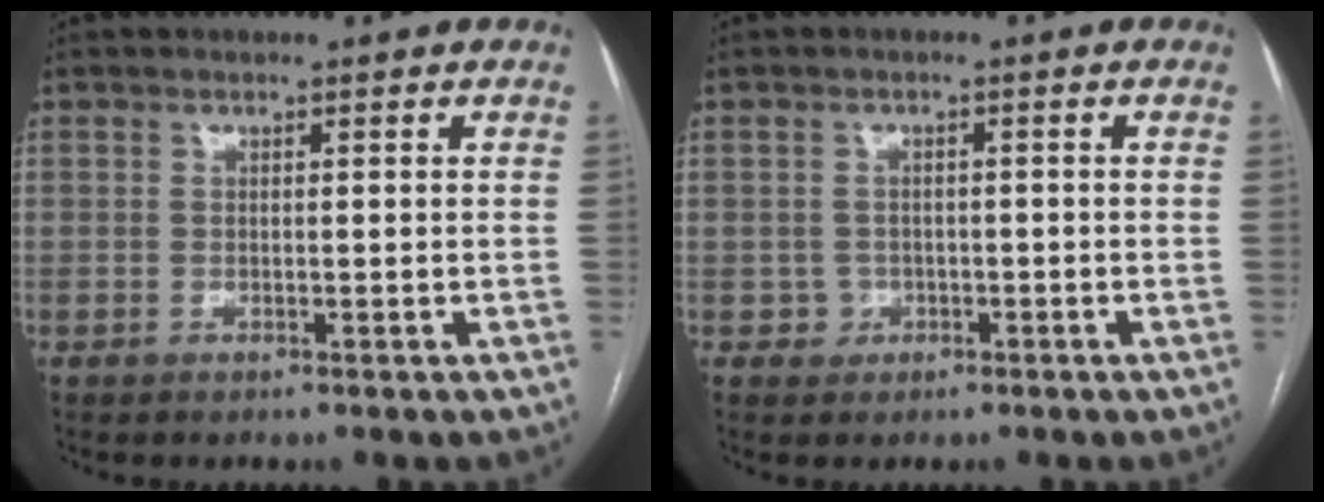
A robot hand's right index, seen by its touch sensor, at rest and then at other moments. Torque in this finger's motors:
{"motor_torque": [-0.37, 0.23, -0.63, -0.21]}